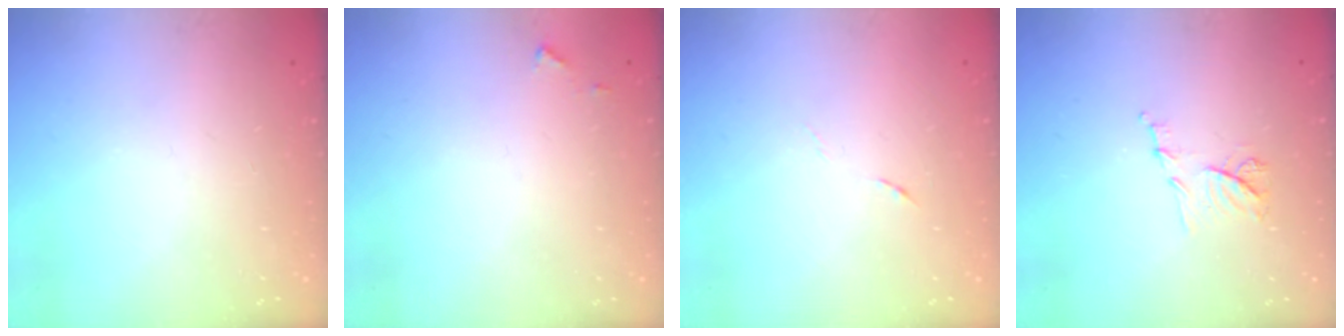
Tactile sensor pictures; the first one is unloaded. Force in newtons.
{"total": 4.3, "press": 4.2, "slide": 0.5}
{"total": 4.0, "press": 3.8, "slide": 1.2}
{"total": 7.3, "press": 7.2, "slide": 0.9}